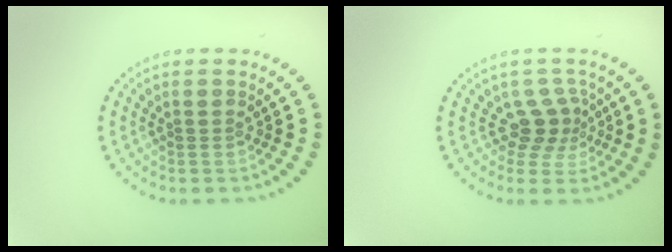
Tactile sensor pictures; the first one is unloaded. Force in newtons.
{"total": 2.6, "press": 1.8, "slide": 1.8}